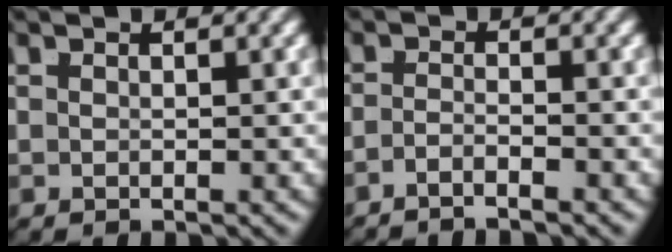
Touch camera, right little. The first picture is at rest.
{"total": 2.7, "force": [-2.5, -0.3, 0.7], "torque": [-0.014, -0.012, -0.039]}